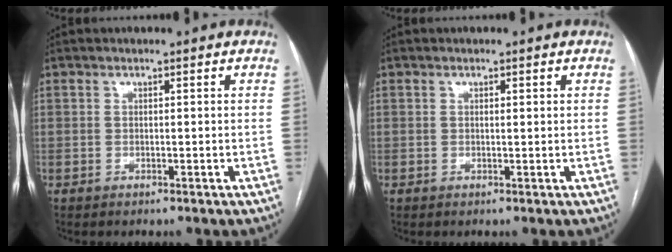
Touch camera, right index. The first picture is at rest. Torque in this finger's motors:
{"motor_torque": [-0.28, 0.17, -0.01, 0.00]}